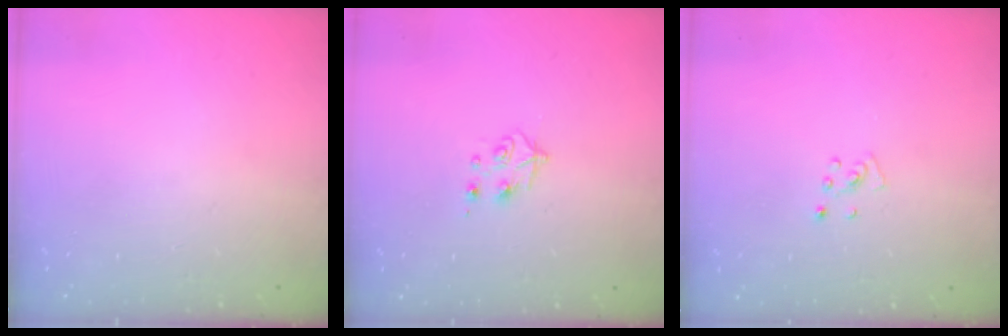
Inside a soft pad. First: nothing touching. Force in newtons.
{"total": 4.4, "press": 4.4, "slide": 0.6}
{"total": 3.9, "press": 3.9, "slide": 0.4}